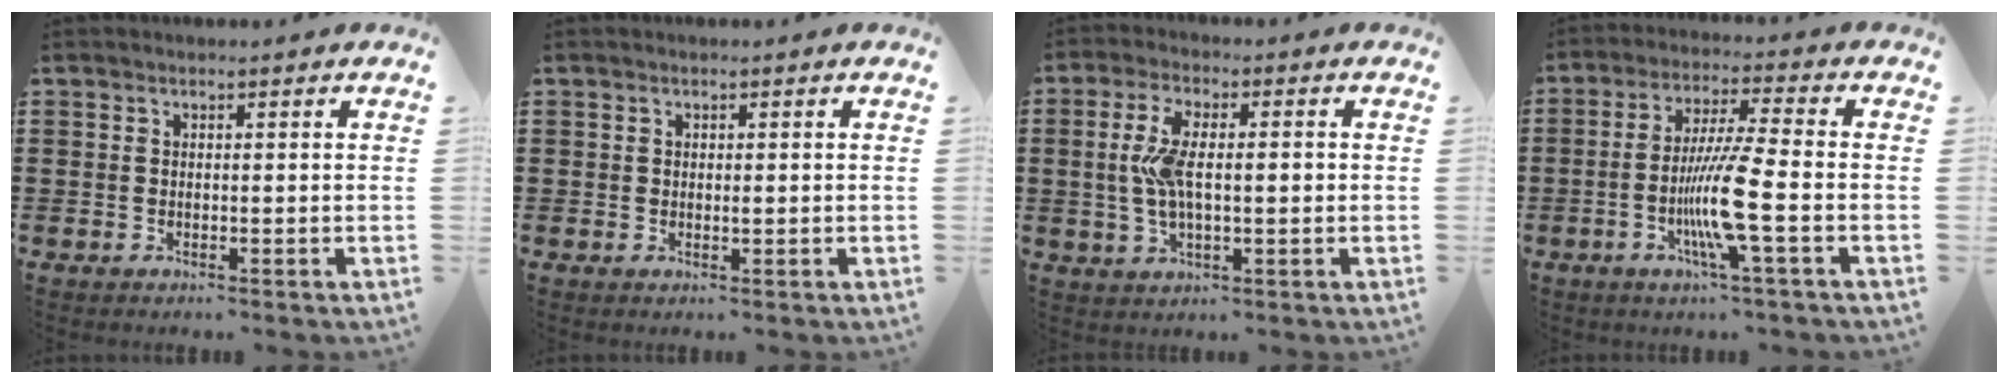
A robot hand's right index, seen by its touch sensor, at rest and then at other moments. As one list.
[{"total": 0.8, "force": [0.1, 0.5, 0.6], "torque": [-0.012, 0.002, 0.001]}, {"total": 6.9, "force": [0.4, 2.3, 6.5], "torque": [-0.144, 0.000, -0.003]}, {"total": 9.4, "force": [-2.8, 0.0, 9.0], "torque": [-0.179, -0.016, -0.059]}]